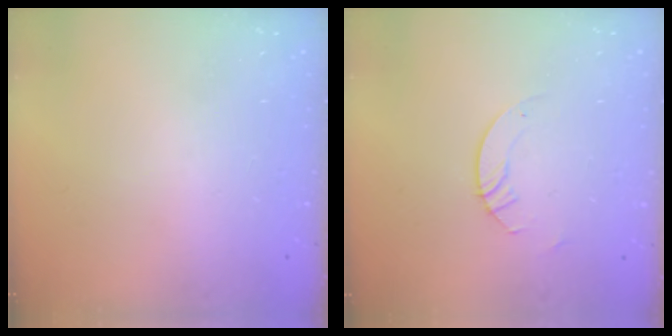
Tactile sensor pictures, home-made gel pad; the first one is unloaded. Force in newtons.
{"total": 3.0, "press": 3.0, "slide": 0.3}